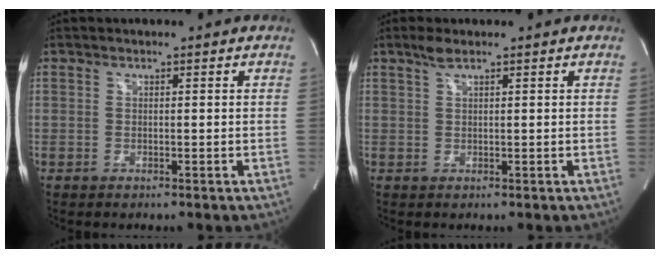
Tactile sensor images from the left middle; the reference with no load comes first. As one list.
[{"total": 1.7, "force": [1.3, 0.1, 1.2], "torque": [-0.031, 0.005, 0.027]}]